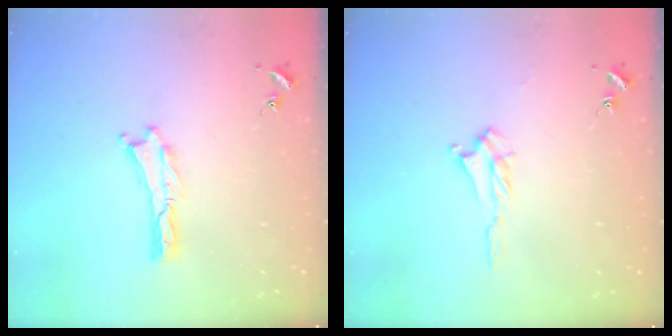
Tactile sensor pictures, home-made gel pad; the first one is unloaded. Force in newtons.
{"total": 2.4, "press": 2.4, "slide": 0.5}